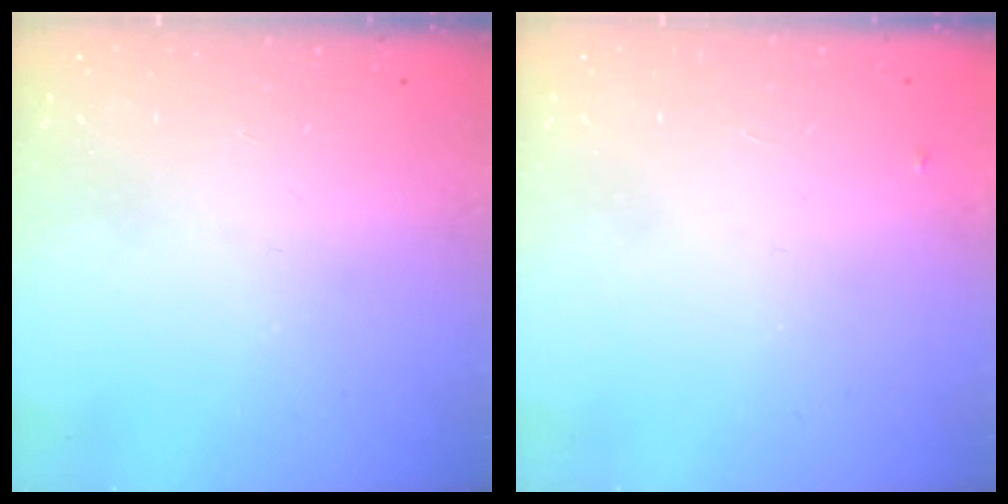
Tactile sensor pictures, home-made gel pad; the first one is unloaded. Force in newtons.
{"total": 2.8, "press": 2.8, "slide": 0.4}